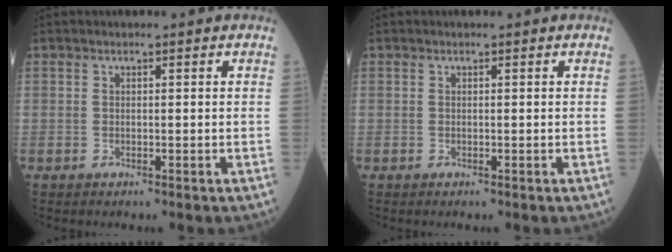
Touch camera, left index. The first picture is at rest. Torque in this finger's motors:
{"motor_torque": [0.00, 0.00, 0.00, 0.00]}